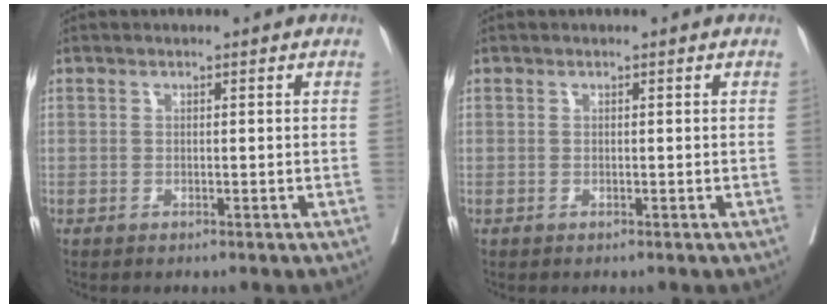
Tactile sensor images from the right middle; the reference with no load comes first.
{"total": 0.0}